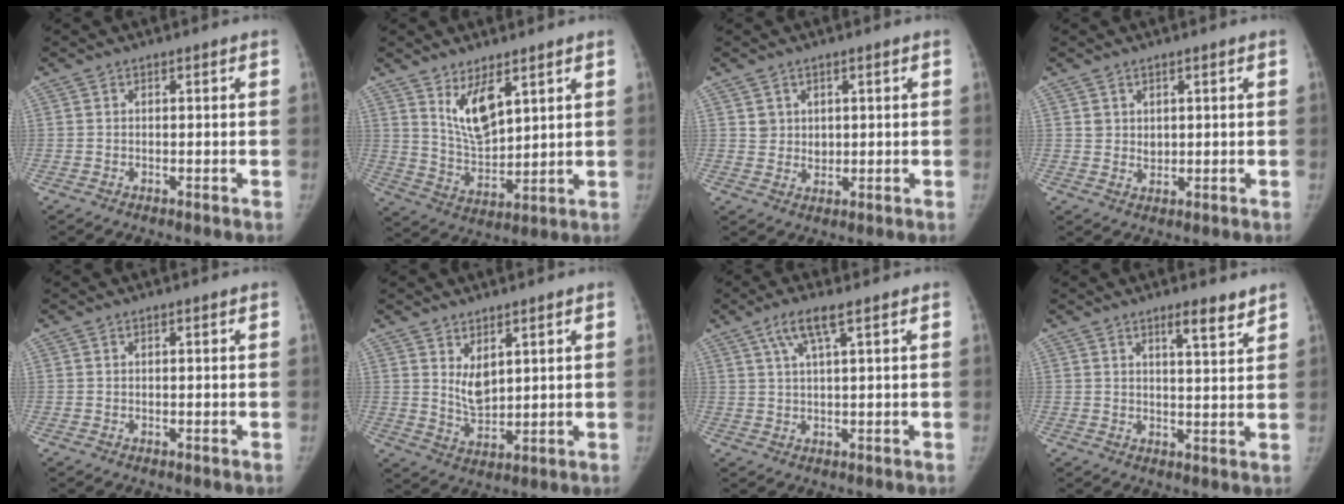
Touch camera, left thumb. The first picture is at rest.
{"total": 9.2, "force": [4.9, 4.0, 6.7], "torque": [-0.100, -0.040, 0.100]}
{"total": 3.2, "force": [1.4, 2.8, 0.6], "torque": [0.007, -0.010, 0.029]}
{"total": 2.4, "force": [1.0, 2.0, 0.7], "torque": [-0.001, -0.009, 0.022]}
{"total": 0.0}
{"total": 5.4, "force": [2.4, 2.8, 3.9], "torque": [-0.056, -0.028, 0.054]}
{"total": 5.0, "force": [2.6, 0.6, 4.3], "torque": [-0.097, 0.002, 0.056]}
{"total": 5.0, "force": [3.8, 0.8, 3.3], "torque": [-0.041, -0.030, 0.055]}